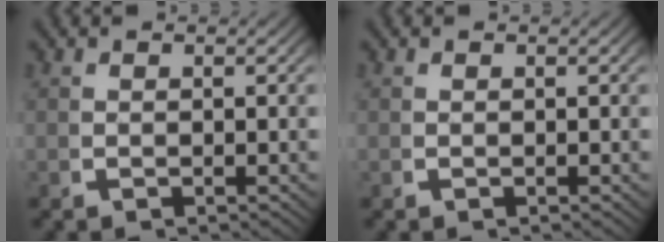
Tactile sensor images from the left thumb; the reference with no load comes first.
{"total": 0.0}